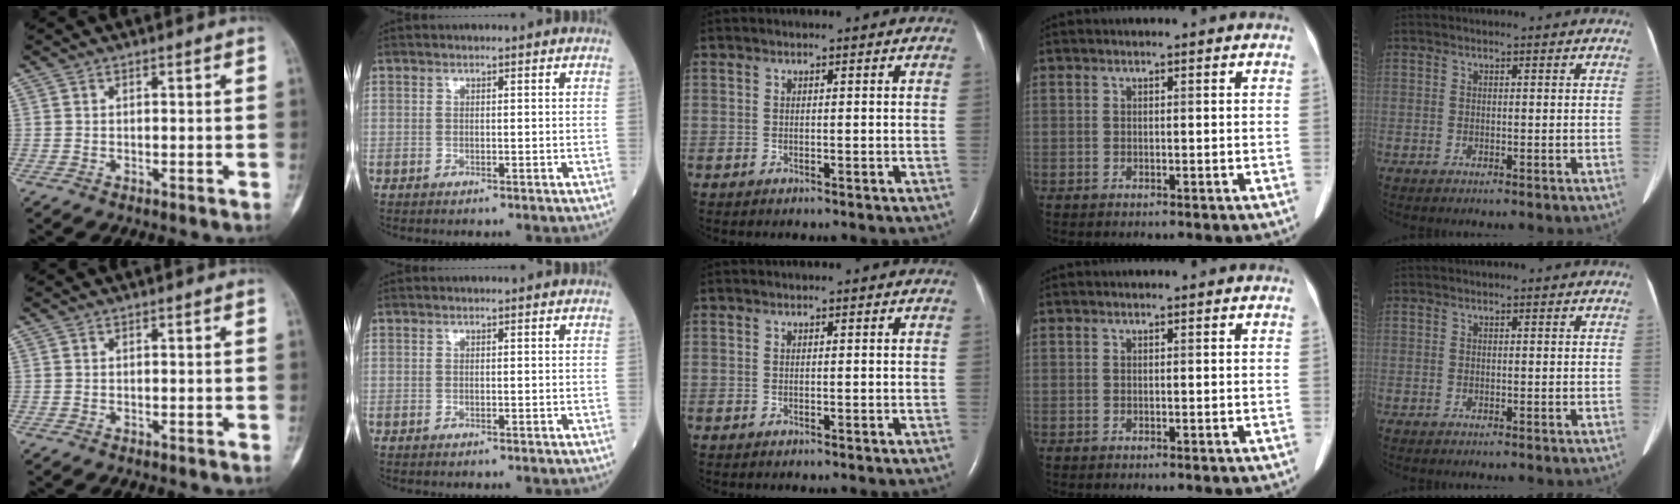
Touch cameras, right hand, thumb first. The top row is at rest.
{}